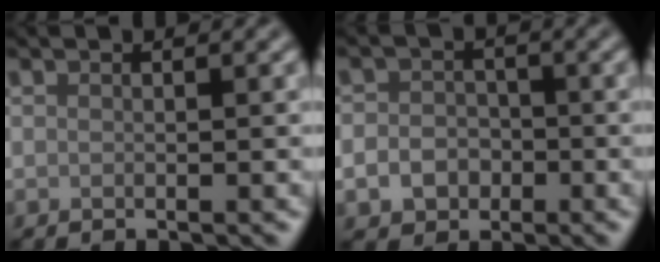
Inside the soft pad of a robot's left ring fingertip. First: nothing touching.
{"total": 3.2, "force": [-1.1, 2.7, 1.3], "torque": [-0.002, -0.003, -0.026]}